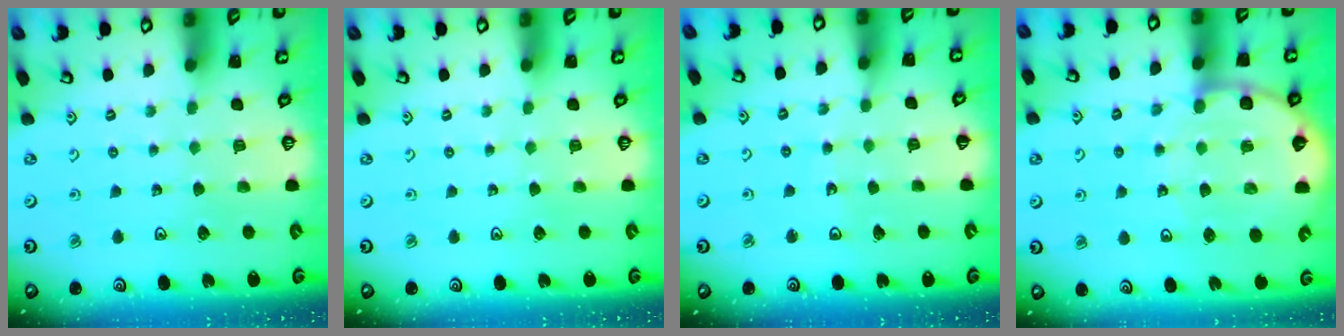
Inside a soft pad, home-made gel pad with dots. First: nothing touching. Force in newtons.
{"total": 0.0}
{"total": 2.9, "press": 2.9, "slide": 0.3}
{"total": 9.3, "press": 9.0, "slide": 2.1}